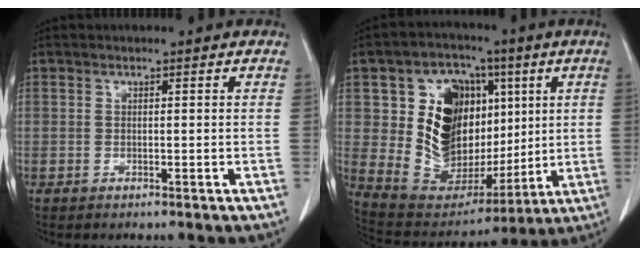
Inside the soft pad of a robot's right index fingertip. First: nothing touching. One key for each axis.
{"total": 18.3, "fx": 3.5, "fy": 13.1, "fz": 12.3, "tx": -0.208, "ty": 0.045, "tz": 0.082}